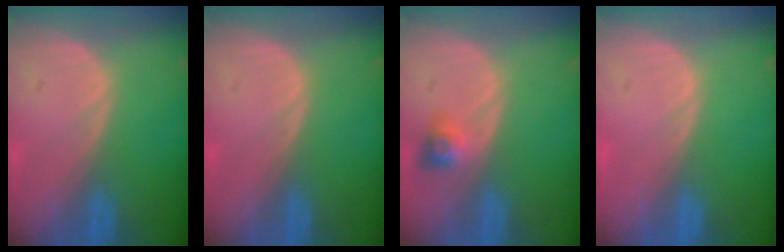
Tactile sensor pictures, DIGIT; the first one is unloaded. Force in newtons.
{"total": 0.0}
{"total": 3.0, "press": 2.7, "slide": 1.3}
{"total": 0.0}